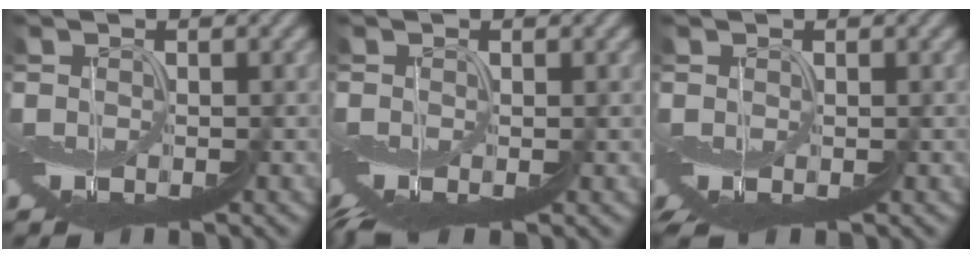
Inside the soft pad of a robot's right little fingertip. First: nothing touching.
{"total": 2.6, "force": [-2.4, 0.2, 1.0], "torque": [-0.030, -0.010, -0.047]}
{"total": 1.7, "force": [-0.7, 0.6, 1.5], "torque": [-0.037, -0.007, -0.009]}